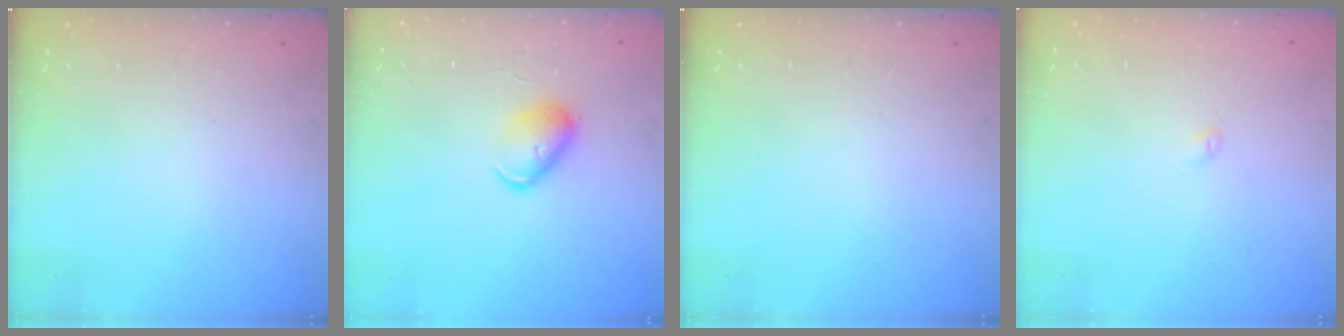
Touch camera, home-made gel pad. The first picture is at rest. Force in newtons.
{"total": 6.0, "press": 6.0, "slide": 0.2}
{"total": 0.0}
{"total": 2.3, "press": 2.3, "slide": 0.3}